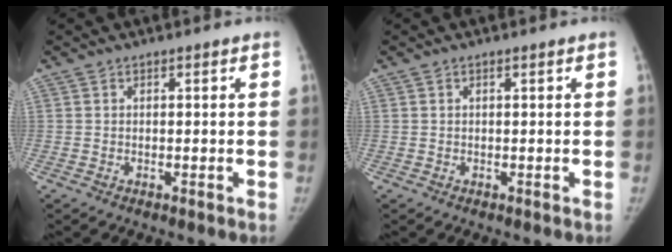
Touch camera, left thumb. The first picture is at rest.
{"total": 0.0}